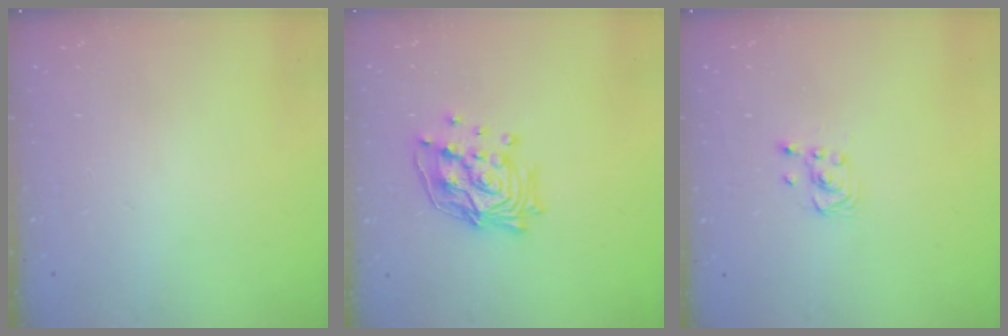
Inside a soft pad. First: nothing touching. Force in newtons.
{"total": 15.4, "press": 15.2, "slide": 1.9}
{"total": 2.6, "press": 2.4, "slide": 1.0}